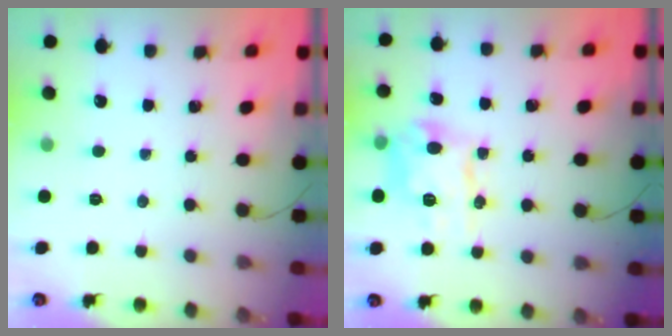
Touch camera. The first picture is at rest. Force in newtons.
{"total": 10.9, "press": 10.8, "slide": 1.3}